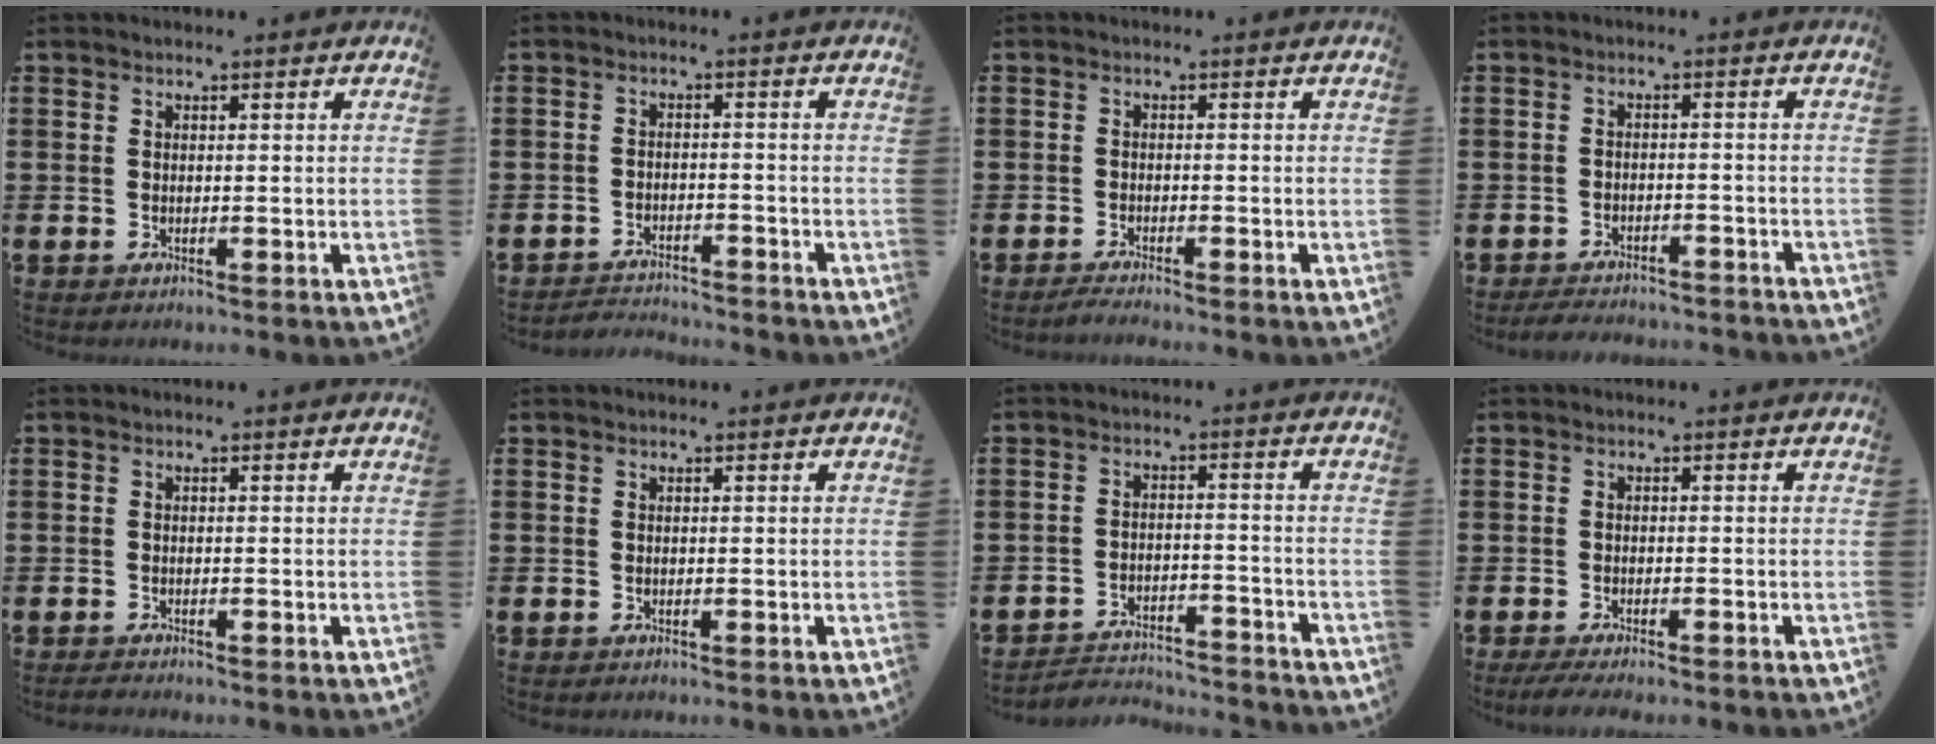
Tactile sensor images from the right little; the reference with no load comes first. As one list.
[{"total": 2.3, "force": [-2.3, 0.0, -0.2], "torque": [-0.004, 0.003, -0.051]}, {"total": 1.2, "force": [-1.1, -0.1, 0.6], "torque": [-0.010, -0.001, -0.020]}, {"total": 2.6, "force": [-2.6, 0.1, 0.3], "torque": [-0.007, 0.005, -0.054]}, {"total": 0.7, "force": [-0.6, 0.0, 0.3], "torque": [-0.006, -0.001, -0.012]}, {"total": 0.0}, {"total": 3.1, "force": [-3.1, 0.4, 0.2], "torque": [-0.010, 0.006, -0.068]}, {"total": 1.6, "force": [-1.3, 0.1, 1.0], "torque": [-0.016, 0.001, -0.024]}]